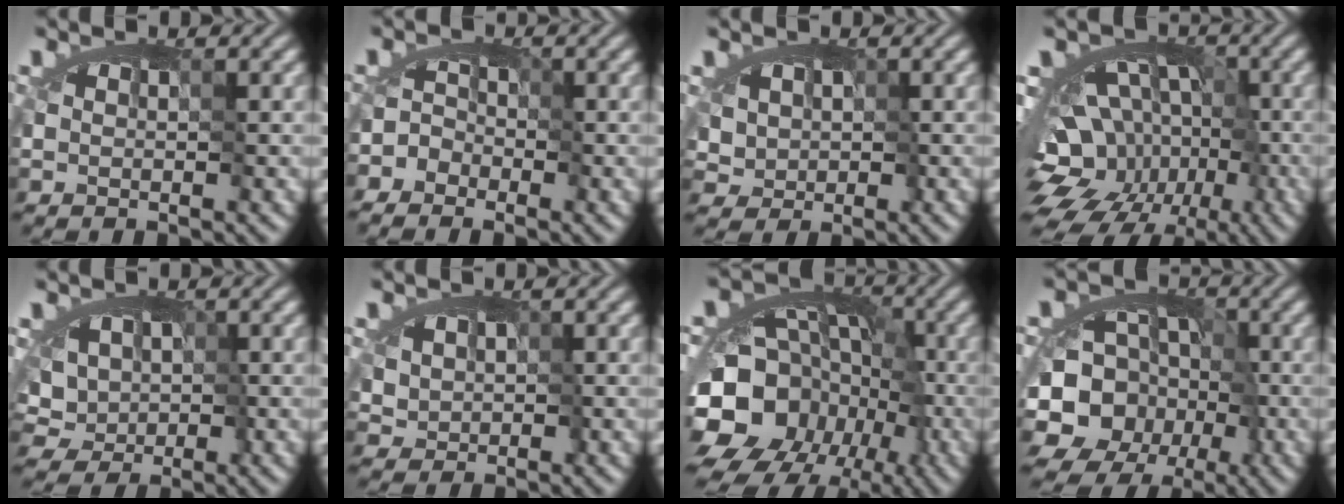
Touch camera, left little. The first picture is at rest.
{"total": 2.7, "force": [-1.6, 2.1, 0.5], "torque": [0.015, 0.011, -0.043]}
{"total": 1.4, "force": [-0.7, 1.2, 0.1], "torque": [-0.004, -0.008, -0.004]}
{"total": 13.5, "force": [-6.0, 9.7, 7.3], "torque": [-0.099, -0.014, -0.086]}
{"total": 3.3, "force": [-0.7, 2.8, 1.6], "torque": [-0.017, 0.003, -0.003]}
{"total": 1.1, "force": [-0.5, 1.0, 0.1], "torque": [-0.006, -0.008, -0.002]}
{"total": 16.3, "force": [-8.7, 12.4, 5.9], "torque": [-0.093, -0.030, -0.156]}
{"total": 11.4, "force": [-6.5, 8.6, 3.7], "torque": [-0.046, -0.020, -0.112]}